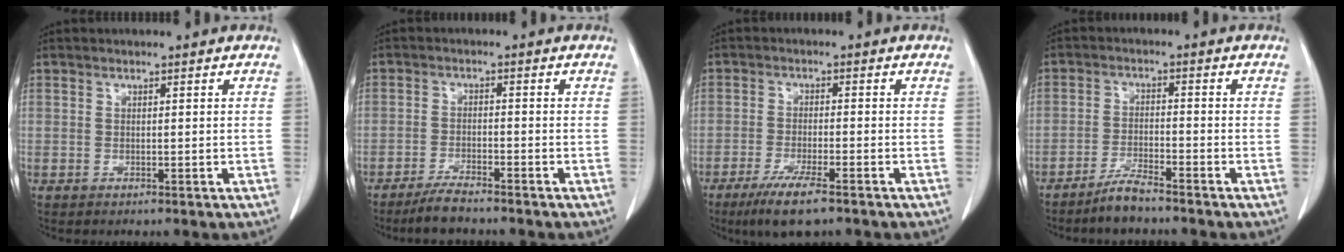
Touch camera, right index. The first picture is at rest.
{"total": 4.3, "force": [-3.8, 0.3, 2.0], "torque": [-0.039, -0.011, -0.069]}
{"total": 7.2, "force": [-4.9, 0.7, 5.3], "torque": [-0.098, -0.019, -0.082]}
{"total": 4.2, "force": [-3.7, 0.2, 2.0], "torque": [-0.041, -0.008, -0.072]}